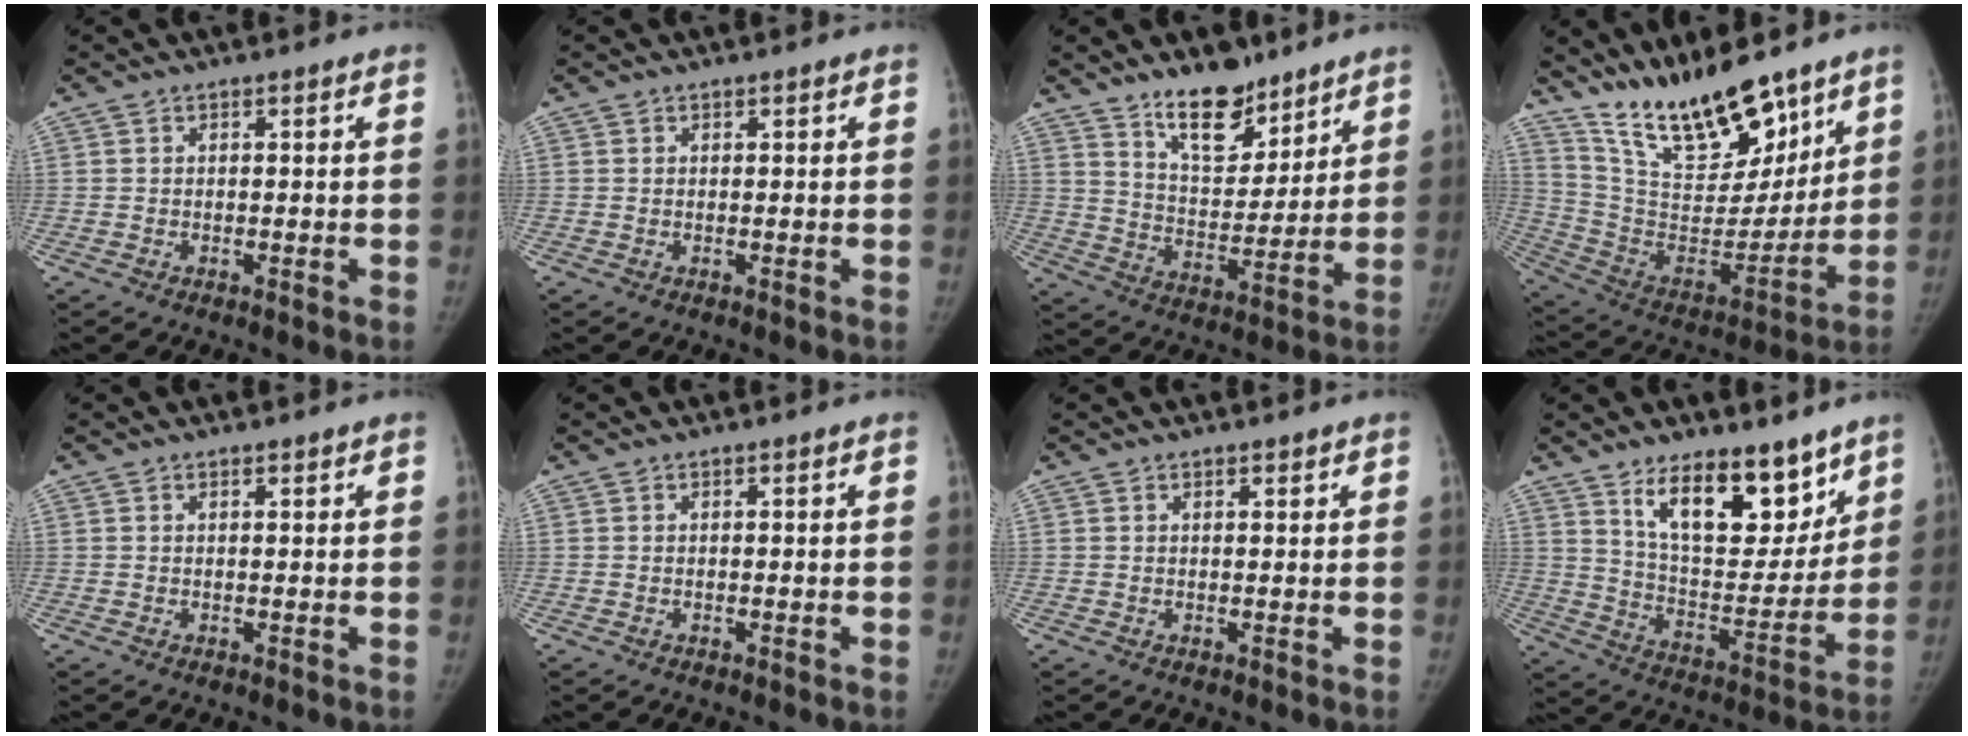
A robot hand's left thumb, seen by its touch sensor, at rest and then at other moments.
{"total": 0.0}
{"total": 13.0, "force": [9.7, 6.0, 6.2], "torque": [-0.064, -0.076, 0.171]}
{"total": 21.9, "force": [16.3, 8.0, 12.2], "torque": [-0.158, -0.094, 0.295]}
{"total": 0.5, "force": [0.4, 0.2, 0.2], "torque": [-0.006, -0.003, 0.007]}
{"total": 0.0}
{"total": 0.9, "force": [0.7, 0.4, 0.4], "torque": [-0.005, -0.005, 0.011]}
{"total": 18.1, "force": [11.9, 8.0, 11.1], "torque": [-0.115, -0.088, 0.203]}